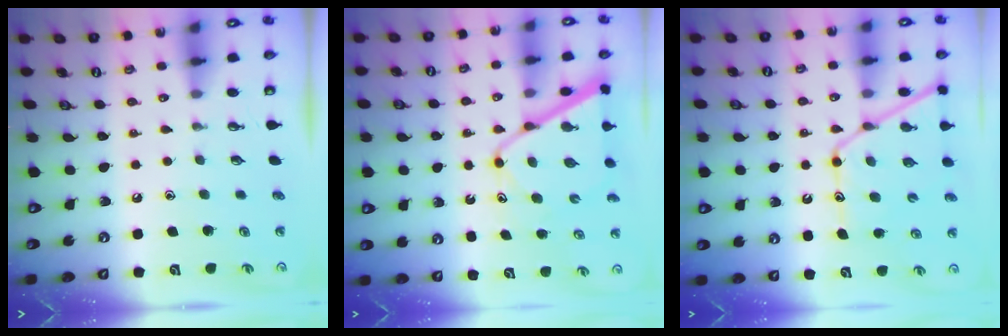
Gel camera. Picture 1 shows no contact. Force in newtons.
{"total": 12.4, "press": 12.3, "slide": 1.2}
{"total": 13.6, "press": 13.6, "slide": 1.2}